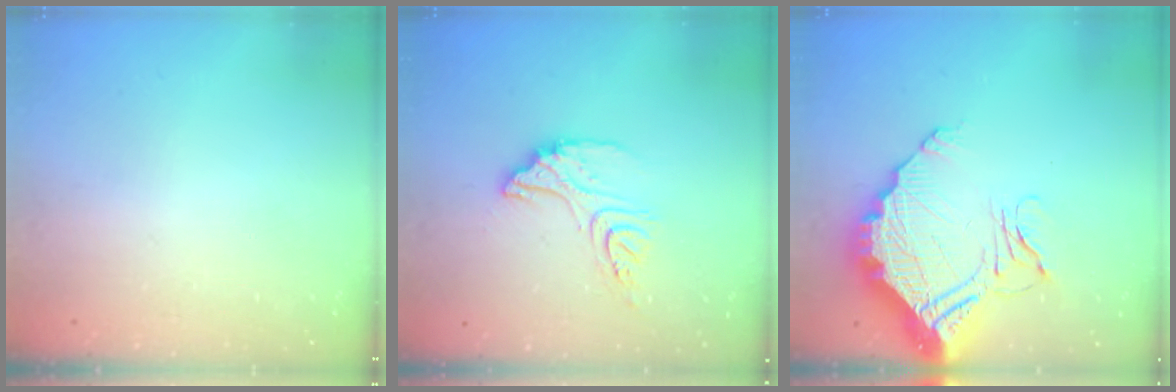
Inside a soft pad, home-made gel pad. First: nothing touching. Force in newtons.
{"total": 13.3, "press": 13.3, "slide": 1.2}
{"total": 15.9, "press": 15.8, "slide": 1.0}